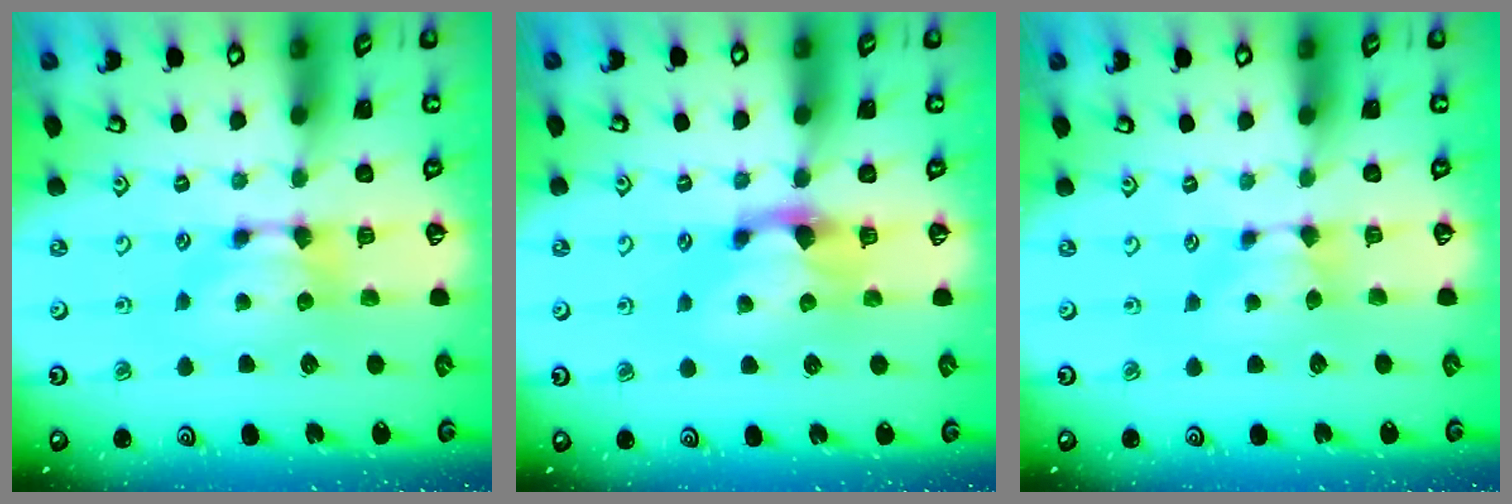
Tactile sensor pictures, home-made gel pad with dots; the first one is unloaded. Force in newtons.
{"total": 1.6, "press": 1.2, "slide": 1.1}
{"total": 1.1, "press": 0.7, "slide": 0.8}